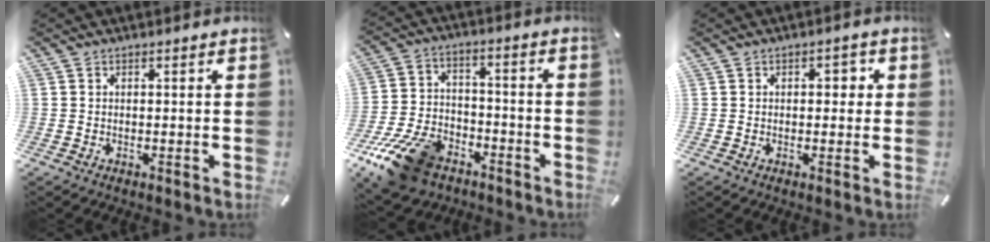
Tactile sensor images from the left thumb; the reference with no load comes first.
{"total": 15.8, "force": [-9.7, 9.6, 7.9], "torque": [-0.142, 0.062, -0.165]}
{"total": 2.7, "force": [0.1, 1.9, 2.0], "torque": [-0.016, 0.003, -0.008]}